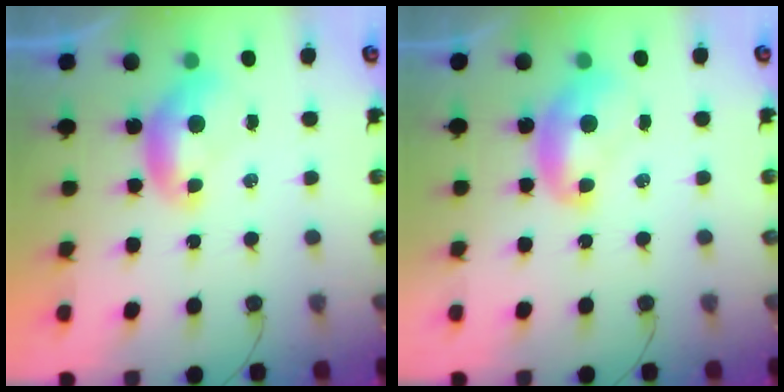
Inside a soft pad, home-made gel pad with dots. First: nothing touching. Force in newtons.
{"total": 2.1, "press": 2.1, "slide": 0.3}